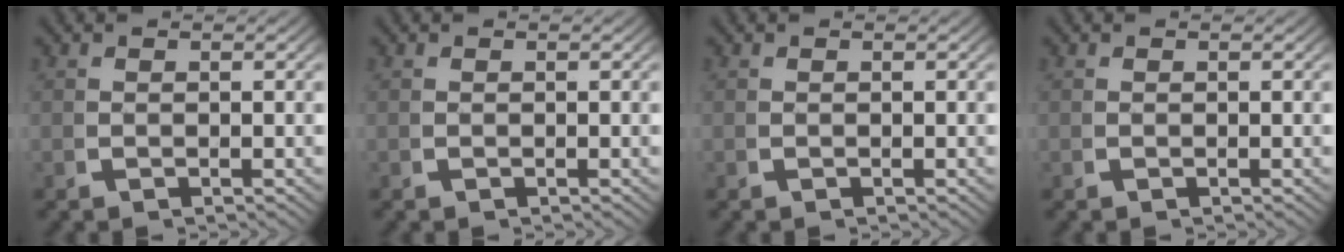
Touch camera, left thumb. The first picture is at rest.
{"total": 0.0}
{"total": 0.0}
{"total": 0.0}